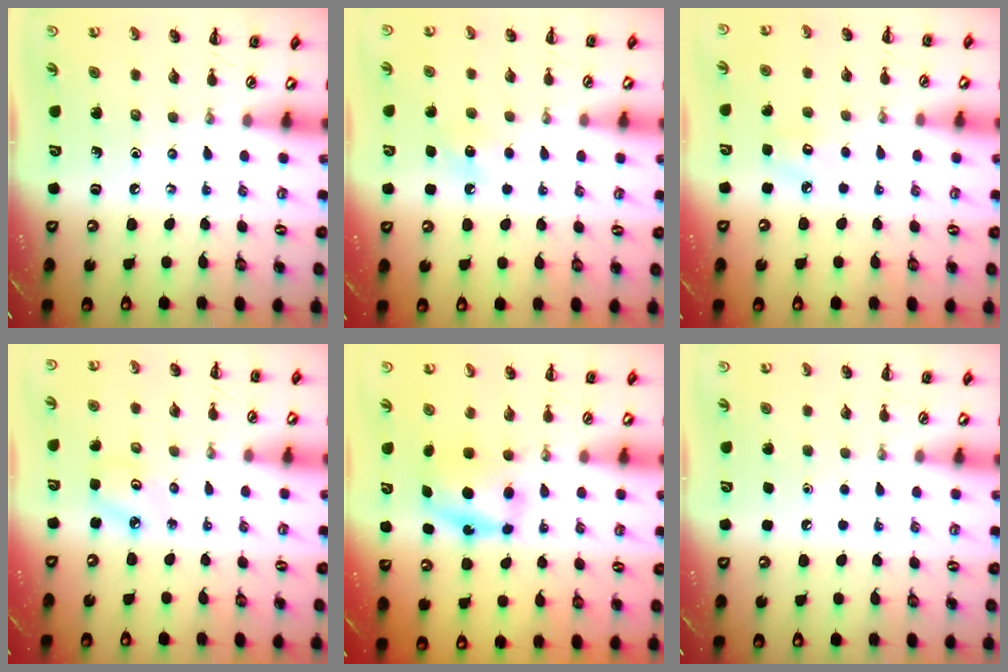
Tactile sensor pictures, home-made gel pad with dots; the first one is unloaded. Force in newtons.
{"total": 6.4, "press": 6.3, "slide": 1.5}
{"total": 5.5, "press": 5.2, "slide": 1.6}
{"total": 3.1, "press": 3.0, "slide": 0.5}
{"total": 5.2, "press": 5.2, "slide": 0.8}
{"total": 1.8, "press": 1.8, "slide": 0.1}